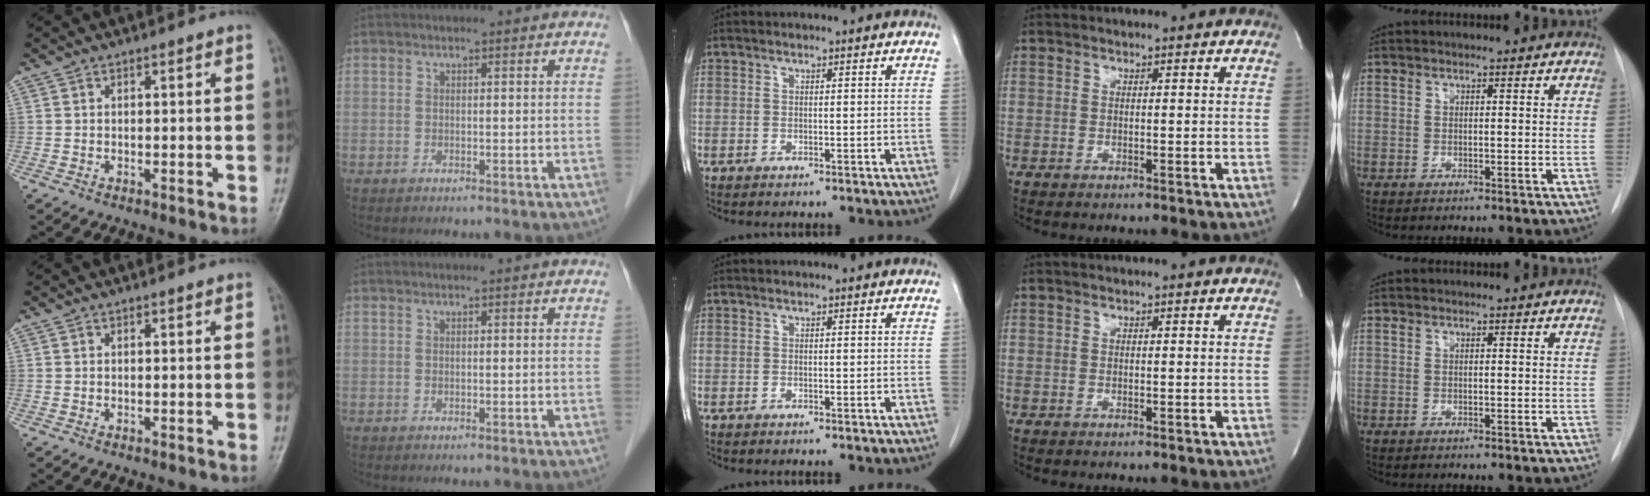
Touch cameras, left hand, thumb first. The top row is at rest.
{}